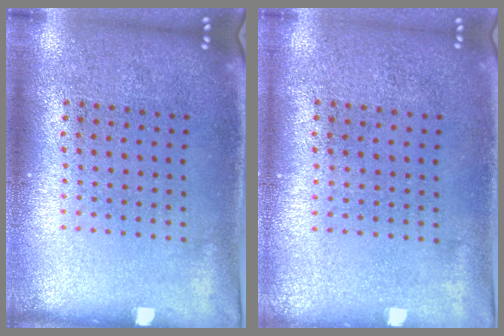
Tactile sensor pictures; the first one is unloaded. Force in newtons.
{"total": 0.0}